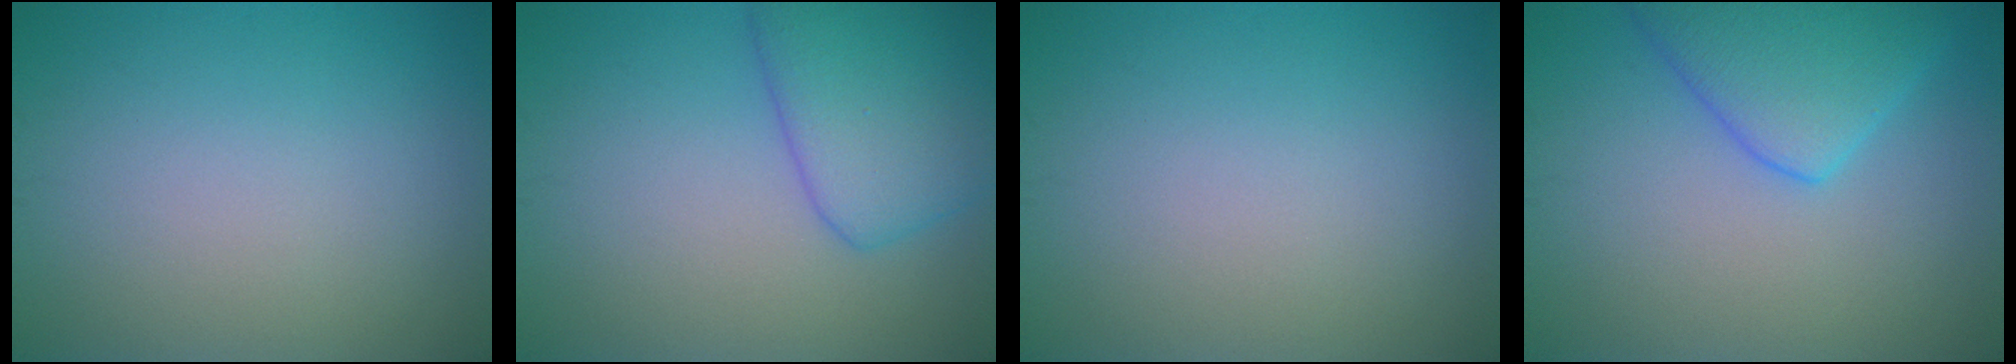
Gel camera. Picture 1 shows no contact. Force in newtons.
{"total": 5.6, "press": 5.6, "slide": 0.4}
{"total": 0.0}
{"total": 5.2, "press": 5.2, "slide": 0.4}